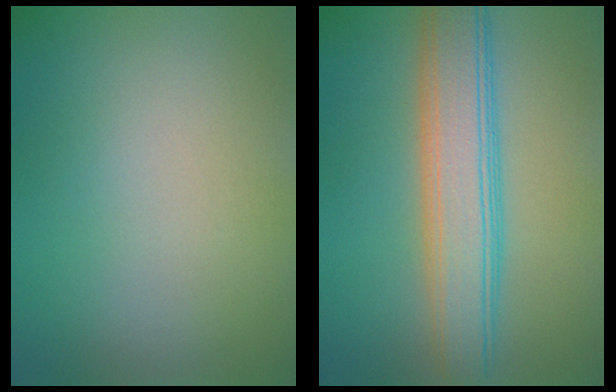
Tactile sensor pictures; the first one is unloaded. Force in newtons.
{"total": 7.0, "press": 7.0, "slide": 0.3}